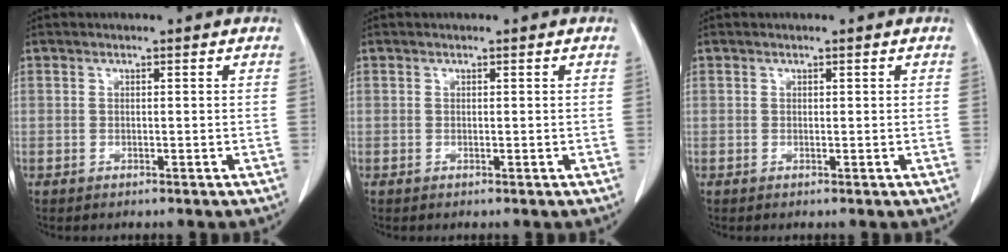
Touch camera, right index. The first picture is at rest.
{"total": 0.0}
{"total": 0.0}